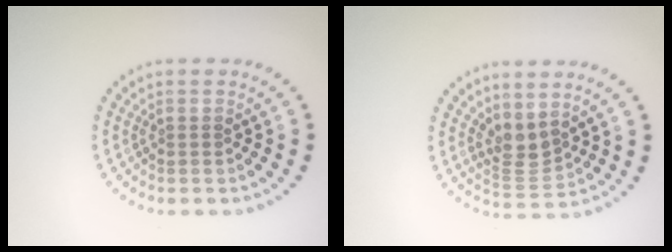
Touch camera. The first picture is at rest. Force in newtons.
{"total": 2.3, "press": 1.9, "slide": 1.4}